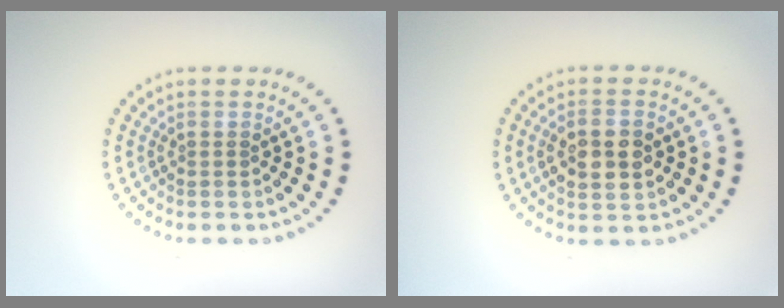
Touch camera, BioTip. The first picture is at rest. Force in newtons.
{"total": 3.7, "press": 3.7, "slide": 0.2}